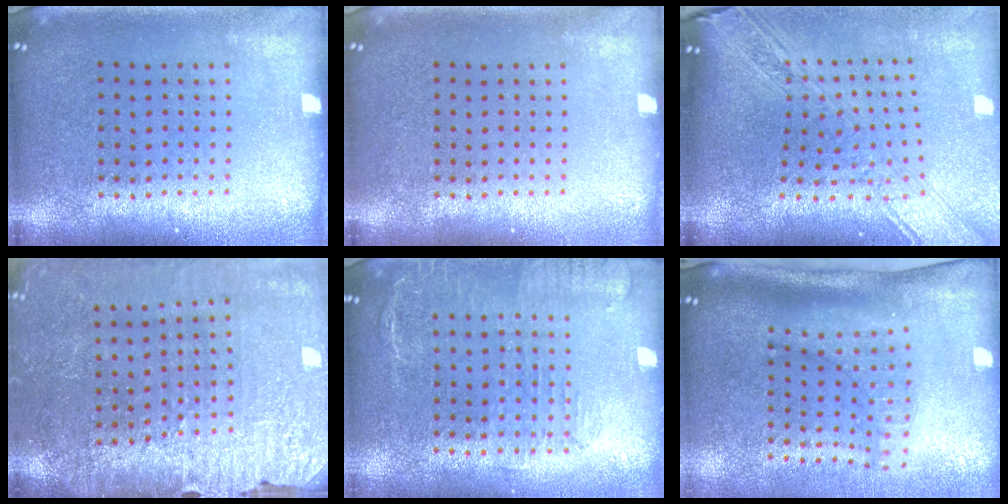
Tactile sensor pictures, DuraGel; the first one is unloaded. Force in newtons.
{"total": 0.0}
{"total": 3.2, "press": 2.4, "slide": 2.1}
{"total": 3.0, "press": 3.0, "slide": 0.3}
{"total": 1.8, "press": 1.5, "slide": 1.1}
{"total": 2.2, "press": 1.5, "slide": 1.6}